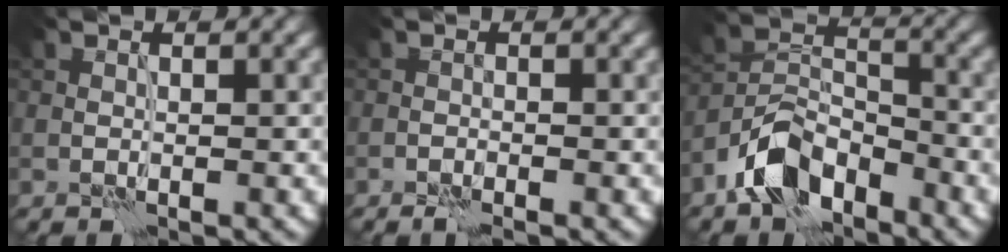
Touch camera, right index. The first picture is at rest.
{"total": 1.1, "force": [-0.8, 0.3, 0.7], "torque": [-0.015, 0.001, -0.018]}
{"total": 6.3, "force": [-4.3, 3.3, 3.2], "torque": [-0.055, 0.004, -0.092]}